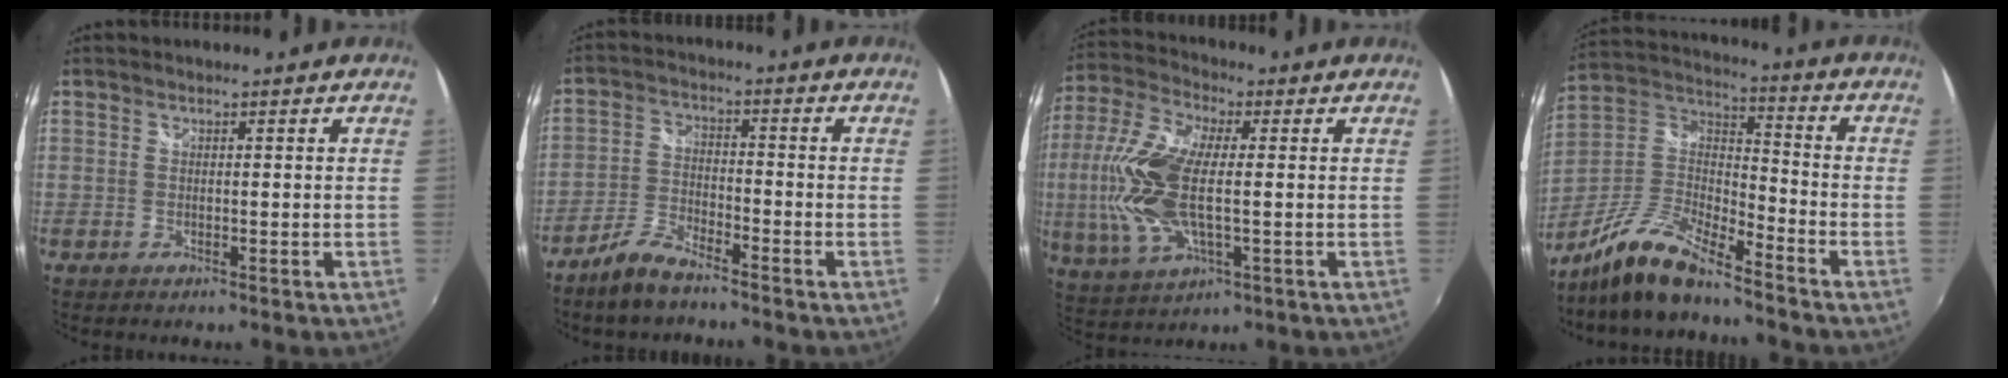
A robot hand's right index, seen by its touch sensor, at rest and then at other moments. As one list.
[{"total": 6.6, "force": [-5.4, 1.6, 3.4], "torque": [-0.082, 0.000, -0.109]}, {"total": 15.7, "force": [-0.3, 6.5, 14.2], "torque": [-0.312, 0.004, -0.006]}, {"total": 13.7, "force": [-10.8, 2.7, 7.9], "torque": [-0.183, -0.001, -0.215]}]